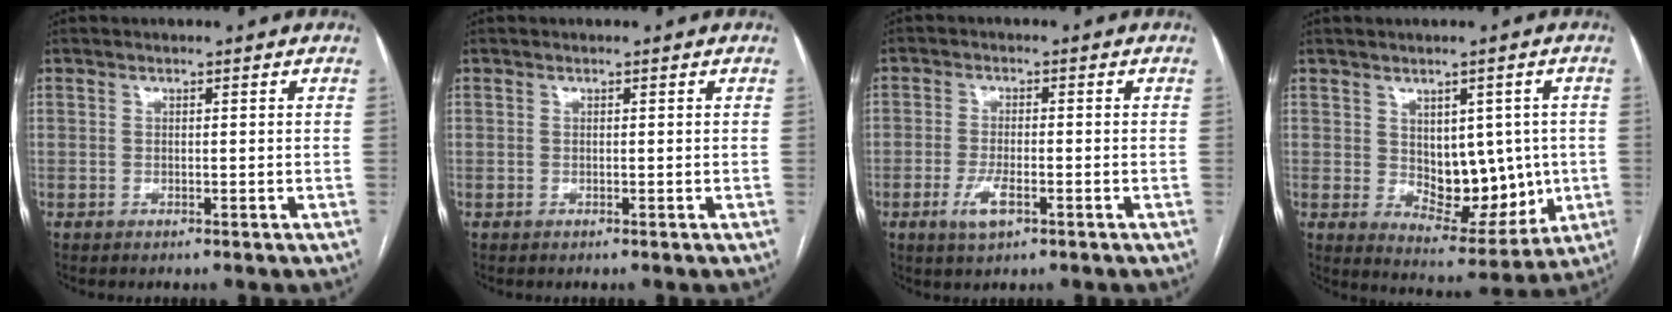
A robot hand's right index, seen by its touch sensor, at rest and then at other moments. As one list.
[{"total": 0.0}, {"total": 4.2, "force": [-1.9, 1.6, 3.4], "torque": [-0.071, -0.002, -0.032]}, {"total": 10.5, "force": [0.2, 6.1, 8.5], "torque": [-0.108, 0.001, 0.027]}]